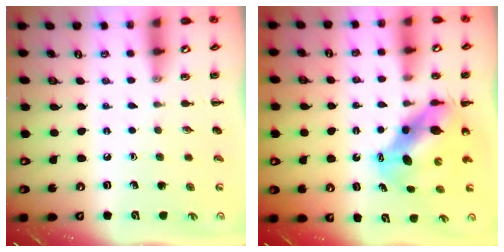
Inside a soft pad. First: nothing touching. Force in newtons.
{"total": 7.5, "press": 7.4, "slide": 1.5}